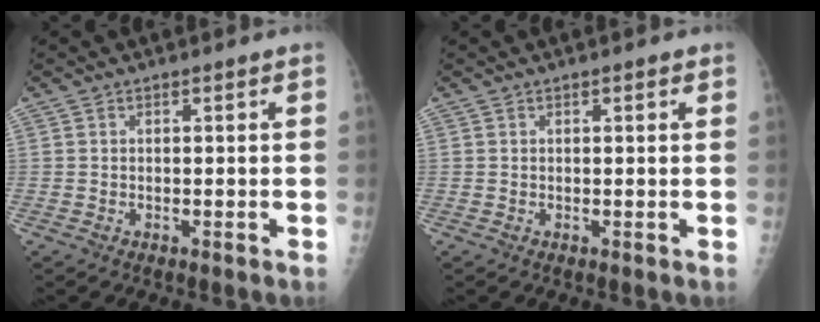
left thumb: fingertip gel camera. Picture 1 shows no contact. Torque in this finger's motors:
{"motor_torque": [-0.13, -0.03, -0.27, -0.26, 0.01]}